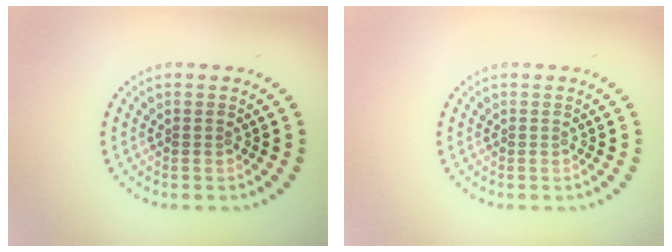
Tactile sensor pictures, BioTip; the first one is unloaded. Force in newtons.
{"total": 0.0}